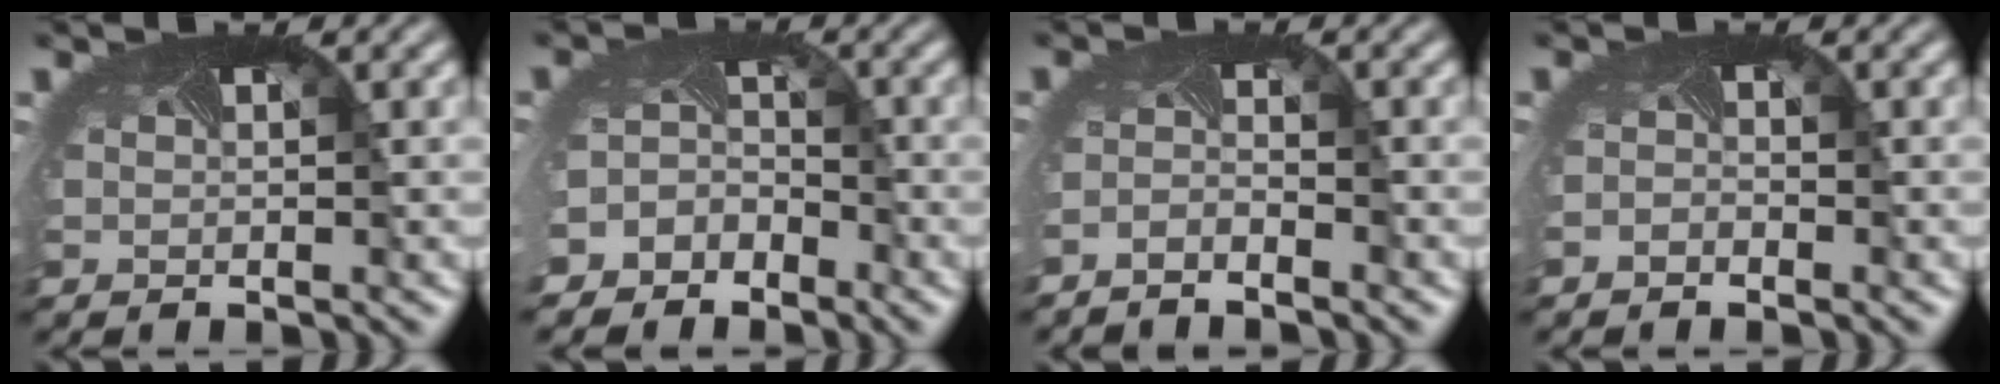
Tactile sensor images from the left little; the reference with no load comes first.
{"total": 3.7, "force": [-3.0, 2.0, -0.8], "torque": [0.014, -0.001, -0.053]}
{"total": 1.5, "force": [-1.5, -0.2, -0.1], "torque": [-0.018, -0.008, -0.035]}
{"total": 0.7, "force": [-0.6, 0.2, -0.2], "torque": [-0.012, -0.007, -0.014]}